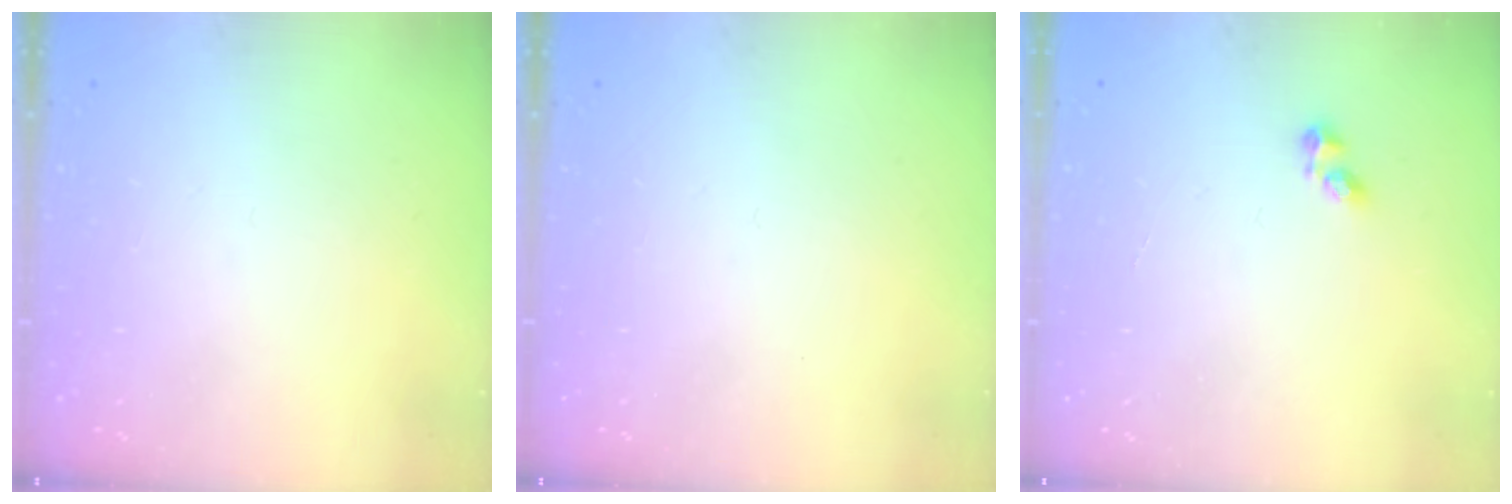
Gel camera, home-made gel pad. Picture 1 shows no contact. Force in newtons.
{"total": 0.0}
{"total": 2.5, "press": 2.3, "slide": 0.9}